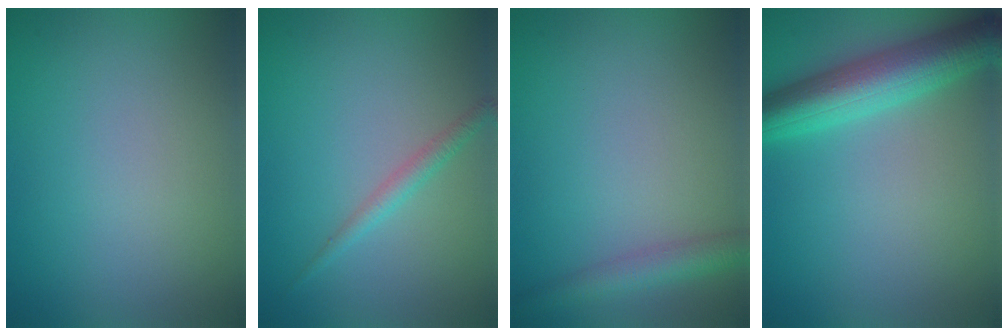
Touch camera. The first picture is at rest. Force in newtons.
{"total": 1.6, "press": 1.6, "slide": 0.1}
{"total": 2.9, "press": 2.9, "slide": 0.1}
{"total": 6.7, "press": 6.7, "slide": 0.1}